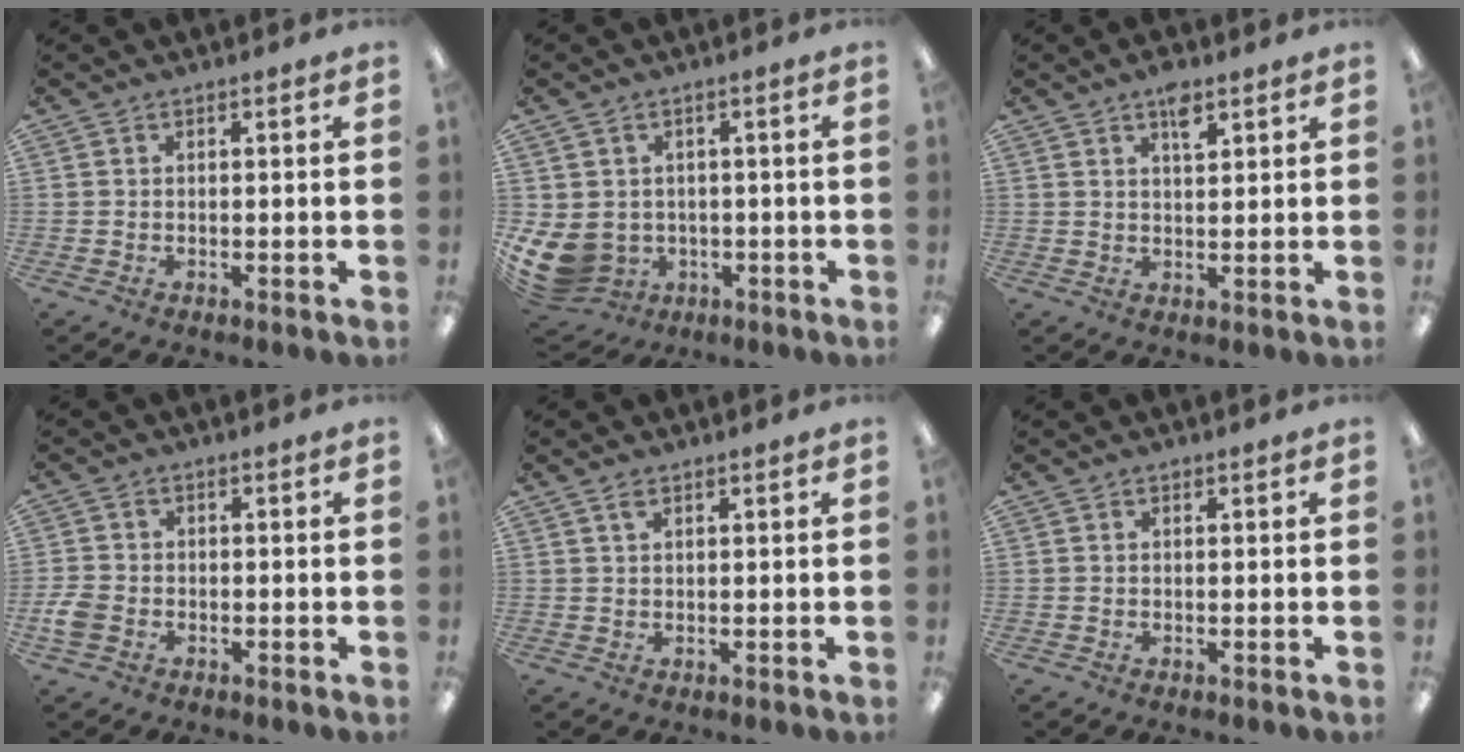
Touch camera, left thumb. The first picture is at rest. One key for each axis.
{"total": 7.4, "fx": -1.5, "fy": 6.4, "fz": 3.4, "tx": -0.105, "ty": 0.003, "tz": -0.021}
{"total": 4.7, "fx": 2.9, "fy": 1.9, "fz": 3.1, "tx": -0.044, "ty": -0.009, "tz": 0.048}
{"total": 4.0, "fx": -1.4, "fy": 3.0, "fz": 2.3, "tx": -0.057, "ty": 0.003, "tz": -0.029}
{"total": 1.9, "fx": 1.3, "fy": 0.8, "fz": 1.1, "tx": -0.017, "ty": -0.003, "tz": 0.022}
{"total": 0.0}